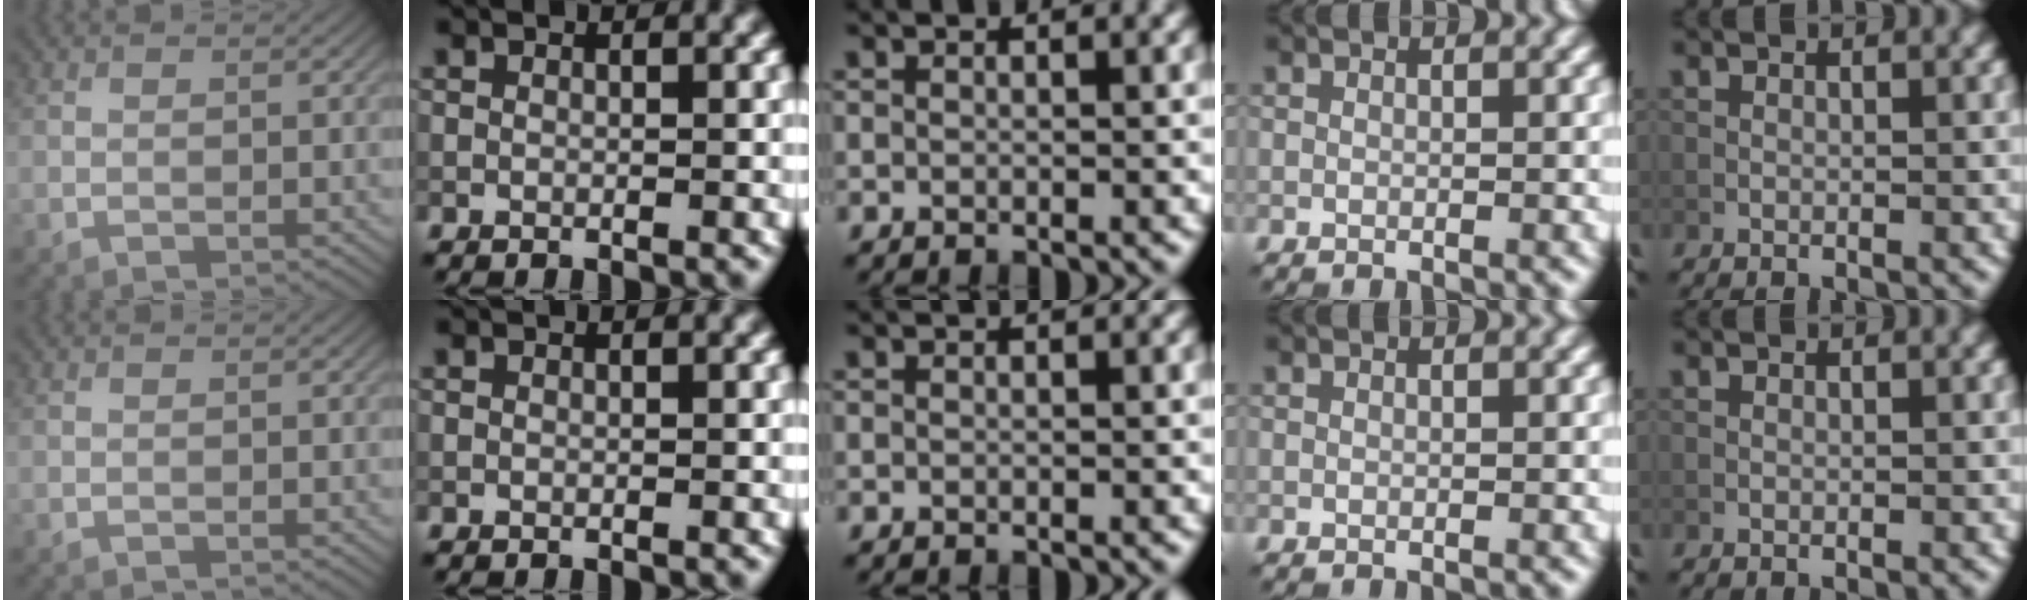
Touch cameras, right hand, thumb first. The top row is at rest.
{}